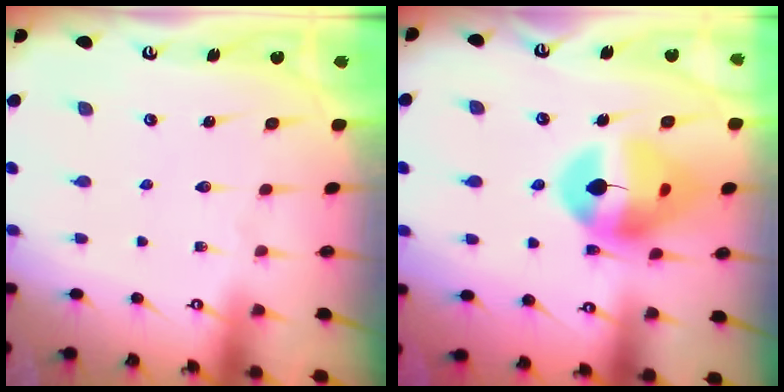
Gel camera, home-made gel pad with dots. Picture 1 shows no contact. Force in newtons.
{"total": 15.3, "press": 15.2, "slide": 1.7}